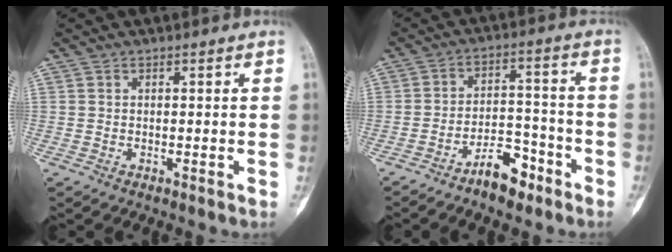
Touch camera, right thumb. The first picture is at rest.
{"total": 7.7, "force": [-5.4, 3.4, 4.3], "torque": [-0.057, 0.052, -0.092]}